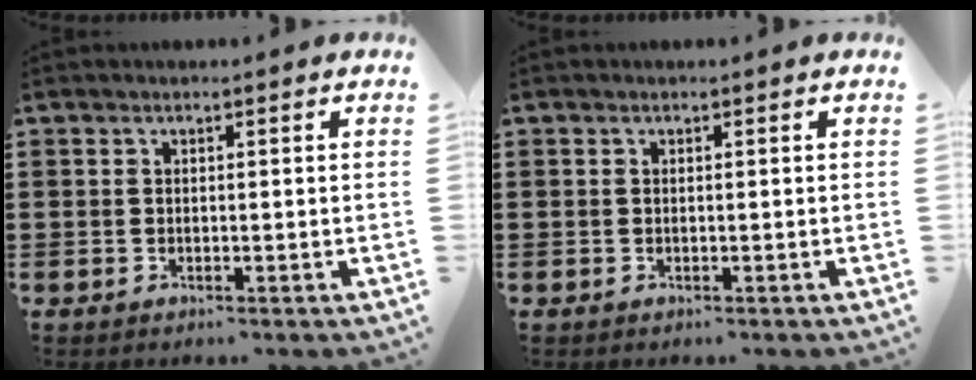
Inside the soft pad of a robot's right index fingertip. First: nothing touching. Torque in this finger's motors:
{"motor_torque": [0.40, 1.02, 0.00, 0.00]}